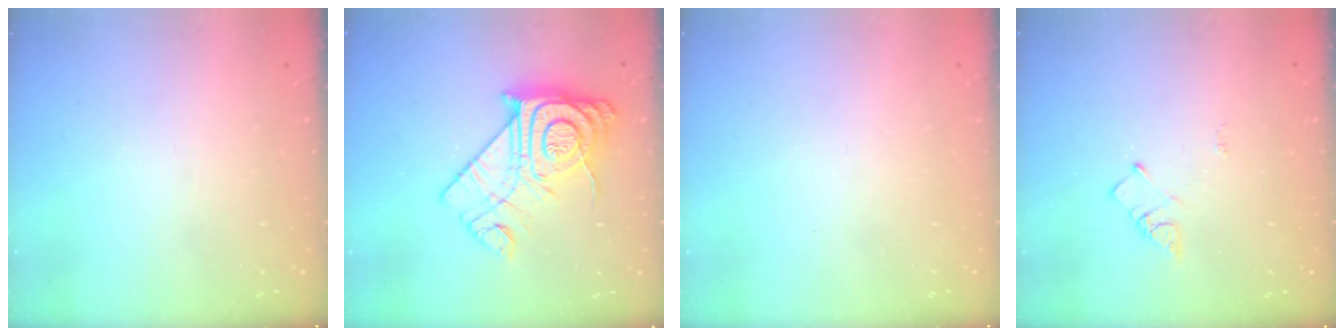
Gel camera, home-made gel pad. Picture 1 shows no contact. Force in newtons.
{"total": 17.2, "press": 17.1, "slide": 1.5}
{"total": 1.5, "press": 1.5, "slide": 0.1}
{"total": 3.5, "press": 3.5, "slide": 0.6}